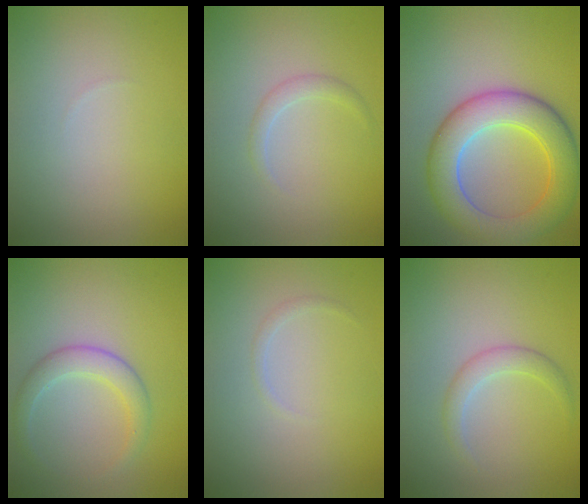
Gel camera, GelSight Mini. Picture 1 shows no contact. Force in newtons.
{"total": 0.7, "press": 0.7, "slide": 0.1}
{"total": 7.9, "press": 7.9, "slide": 0.2}
{"total": 2.7, "press": 2.7, "slide": 0.2}
{"total": 0.6, "press": 0.6, "slide": 0.0}
{"total": 1.9, "press": 1.9, "slide": 0.0}